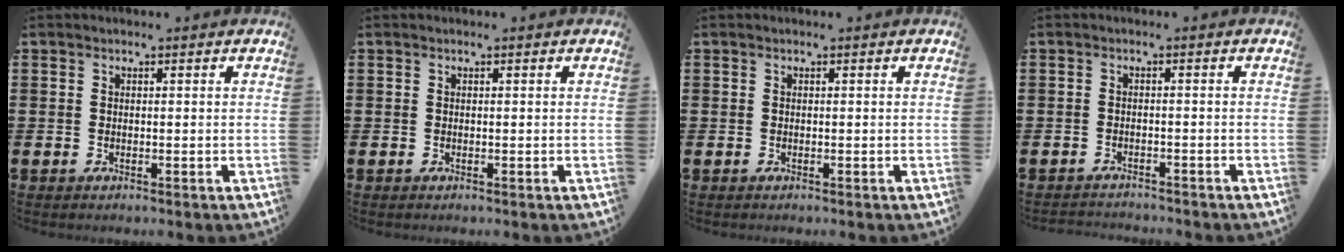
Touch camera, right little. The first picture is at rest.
{"total": 0.0}
{"total": 0.0}
{"total": 1.4, "force": [-1.4, 0.0, -0.2], "torque": [-0.001, 0.004, -0.030]}